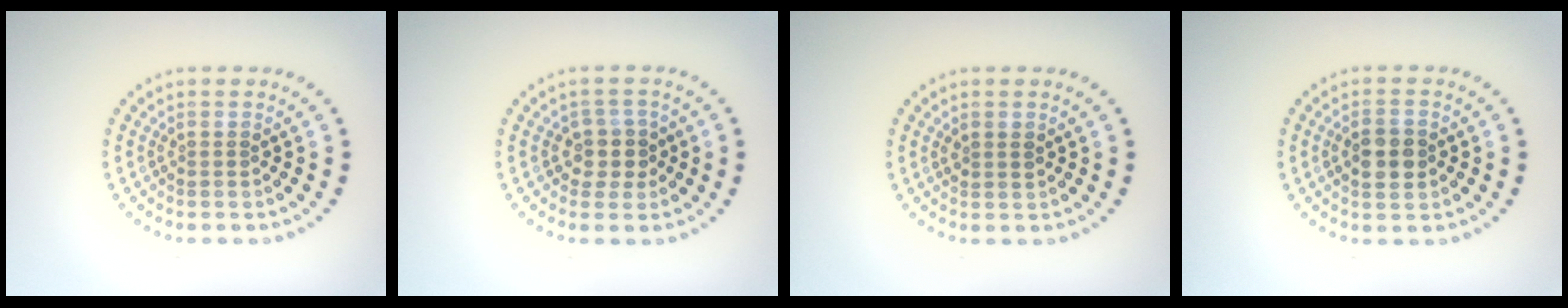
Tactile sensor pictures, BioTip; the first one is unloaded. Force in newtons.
{"total": 2.6, "press": 2.2, "slide": 1.3}
{"total": 1.1, "press": 1.0, "slide": 0.4}
{"total": 3.2, "press": 3.2, "slide": 0.3}